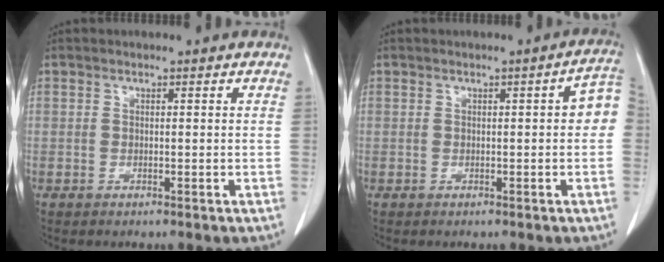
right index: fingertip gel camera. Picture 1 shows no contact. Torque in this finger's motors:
{"motor_torque": [0.45, -0.03, 0.19, 0.04]}